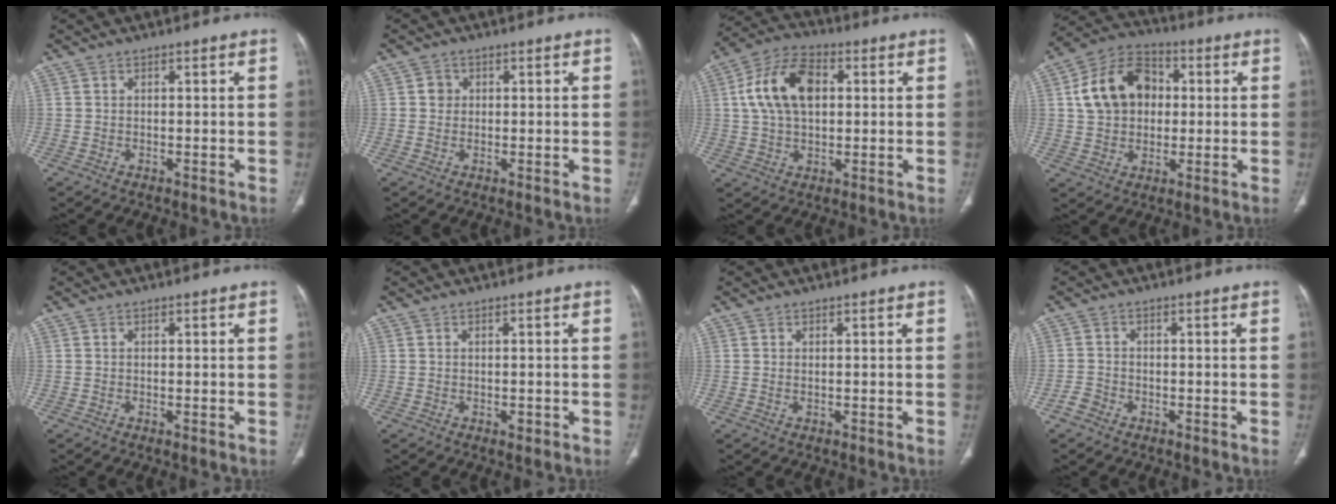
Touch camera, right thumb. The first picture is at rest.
{"total": 1.8, "force": [0.3, 1.7, 0.5], "torque": [0.001, 0.002, 0.003]}
{"total": 13.1, "force": [2.5, 8.1, 10.0], "torque": [-0.181, 0.017, 0.040]}
{"total": 14.3, "force": [2.2, 10.9, 9.0], "torque": [-0.131, 0.018, 0.031]}
{"total": 0.0}
{"total": 1.0, "force": [-0.2, 0.7, 0.8], "torque": [-0.006, -0.002, -0.002]}
{"total": 0.0}
{"total": 2.1, "force": [-1.3, 1.5, 0.6], "torque": [-0.010, 0.008, -0.029]}